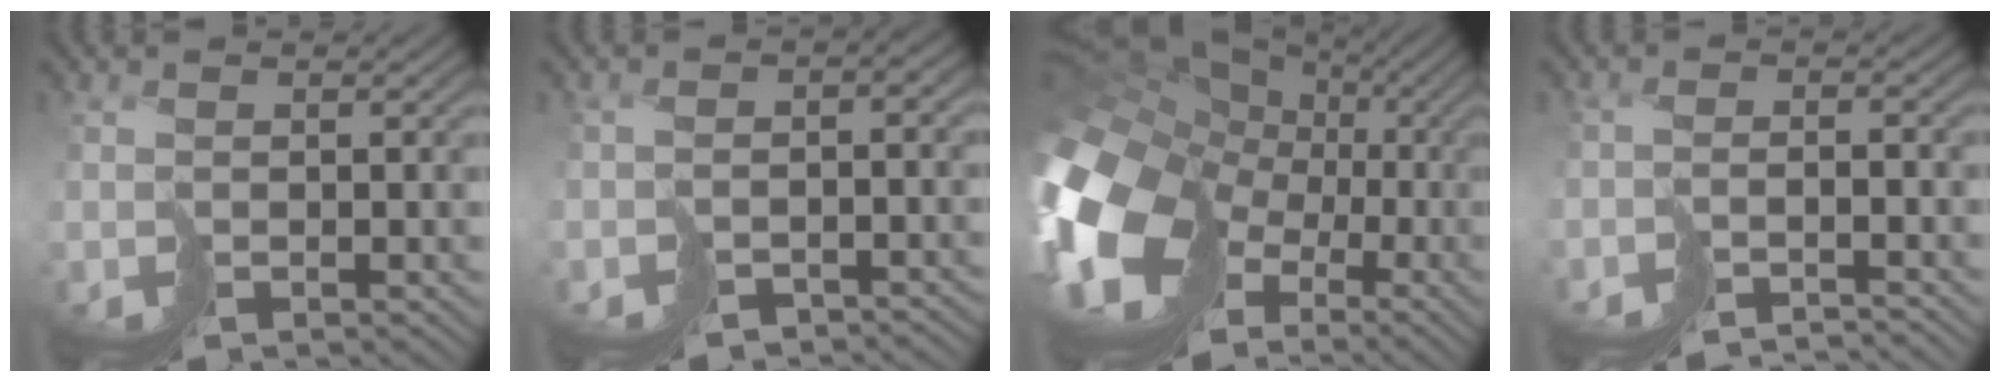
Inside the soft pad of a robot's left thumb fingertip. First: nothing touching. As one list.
[{"total": 4.1, "force": [-3.0, 2.3, 1.6], "torque": [-0.011, -0.016, -0.038]}, {"total": 19.8, "force": [-3.6, 15.7, 11.6], "torque": [-0.337, -0.033, -0.044]}, {"total": 3.9, "force": [-3.8, 0.0, 0.7], "torque": [-0.007, 0.001, -0.065]}]